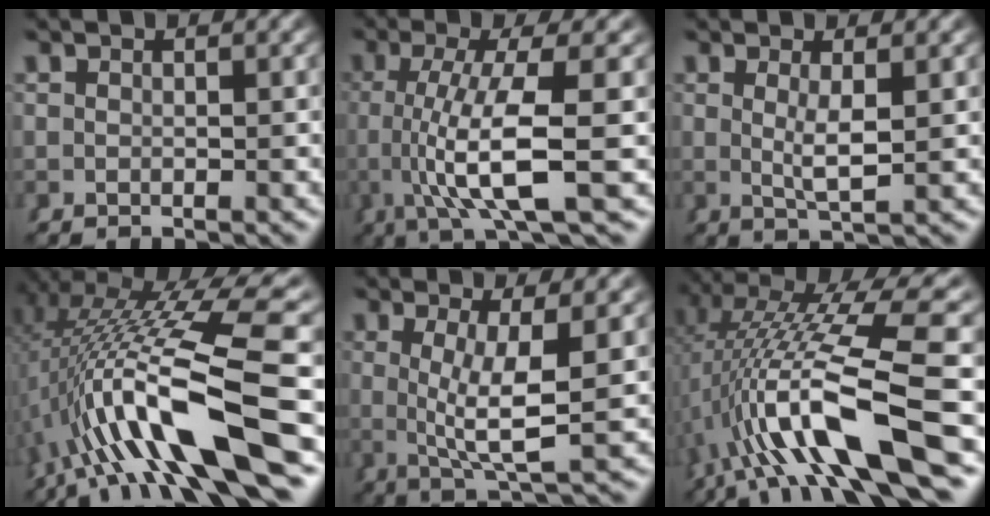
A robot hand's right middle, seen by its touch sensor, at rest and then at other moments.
{"total": 8.4, "force": [0.3, 2.3, 8.1], "torque": [-0.148, -0.016, 0.015]}
{"total": 2.4, "force": [0.6, -0.2, 2.3], "torque": [-0.044, -0.013, 0.019]}
{"total": 13.7, "force": [-0.9, 4.8, 12.8], "torque": [-0.216, 0.000, 0.000]}
{"total": 6.1, "force": [1.0, 1.0, 6.0], "torque": [-0.095, -0.013, 0.025]}
{"total": 12.5, "force": [-0.8, 4.1, 11.7], "torque": [-0.201, -0.007, 0.003]}